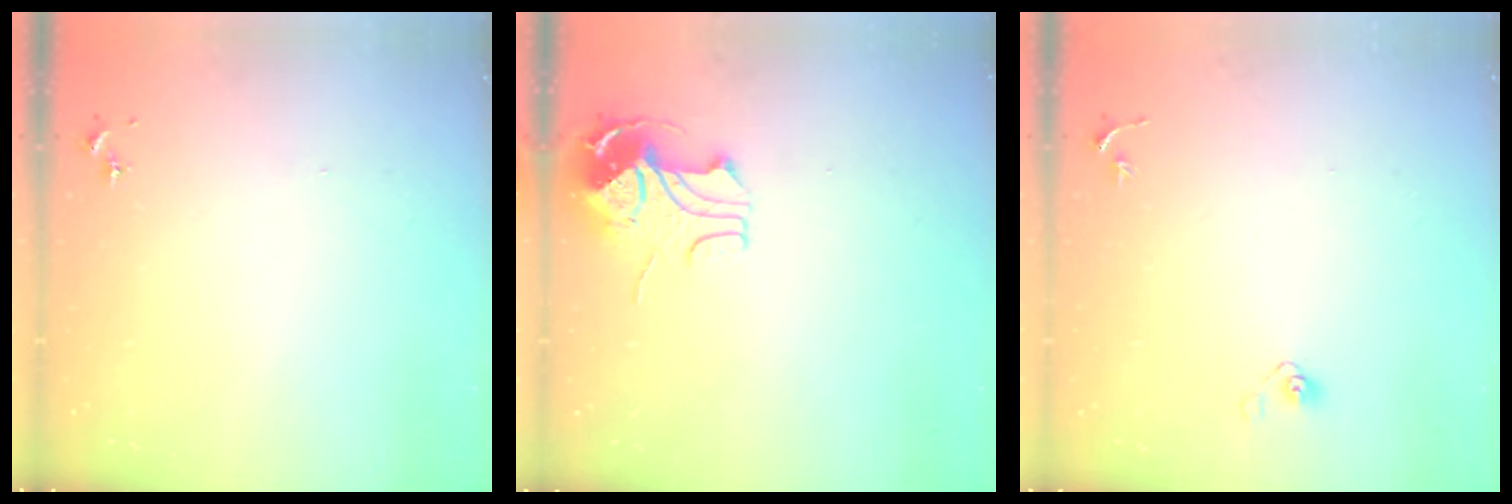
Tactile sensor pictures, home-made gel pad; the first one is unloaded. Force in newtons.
{"total": 10.3, "press": 10.2, "slide": 0.9}
{"total": 4.0, "press": 3.4, "slide": 2.0}